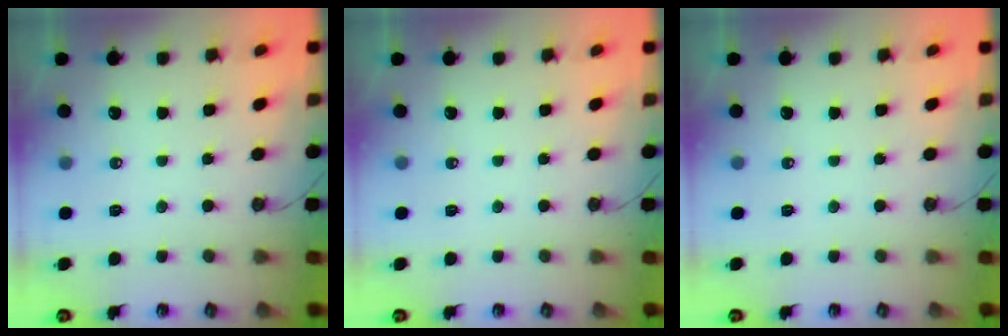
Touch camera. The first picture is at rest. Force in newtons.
{"total": 0.0}
{"total": 0.0}